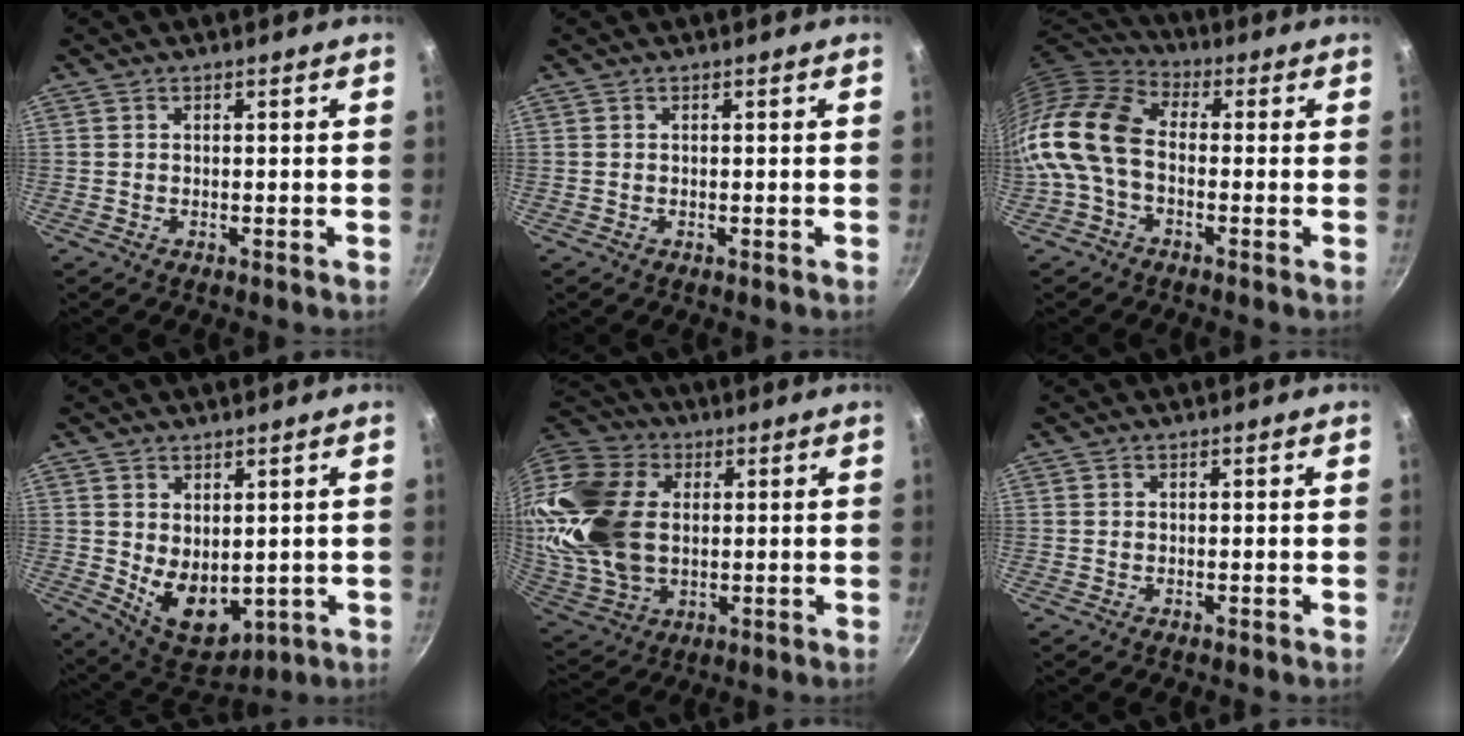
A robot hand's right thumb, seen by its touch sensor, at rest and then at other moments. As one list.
[{"total": 0.0}, {"total": 14.2, "force": [-2.6, 9.2, 10.4], "torque": [-0.198, 0.038, -0.075]}, {"total": 9.9, "force": [0.8, 6.7, 7.3], "torque": [-0.084, -0.028, 0.038]}, {"total": 24.6, "force": [3.0, 17.2, 17.3], "torque": [-0.357, 0.005, 0.063]}, {"total": 0.0}]